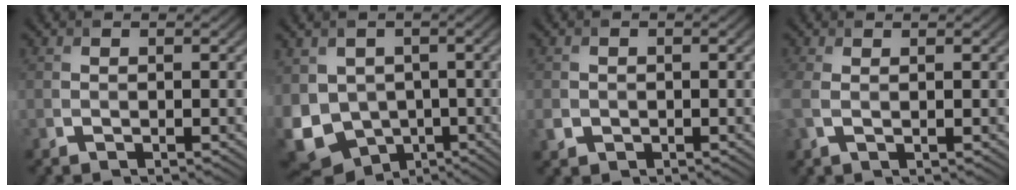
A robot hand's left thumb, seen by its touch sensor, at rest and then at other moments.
{"total": 11.3, "force": [-2.7, 8.7, 6.7], "torque": [-0.183, -0.026, -0.050]}
{"total": 1.7, "force": [-0.5, 1.6, 0.6], "torque": [-0.015, -0.008, -0.012]}
{"total": 2.7, "force": [0.4, 1.1, 2.4], "torque": [-0.072, 0.004, 0.002]}